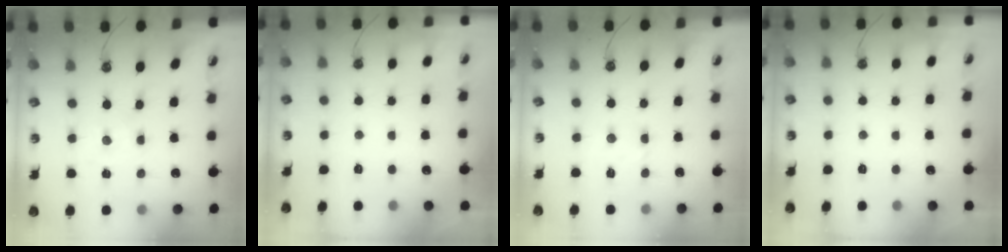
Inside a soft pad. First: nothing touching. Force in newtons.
{"total": 0.0}
{"total": 2.9, "press": 2.8, "slide": 0.7}
{"total": 0.0}